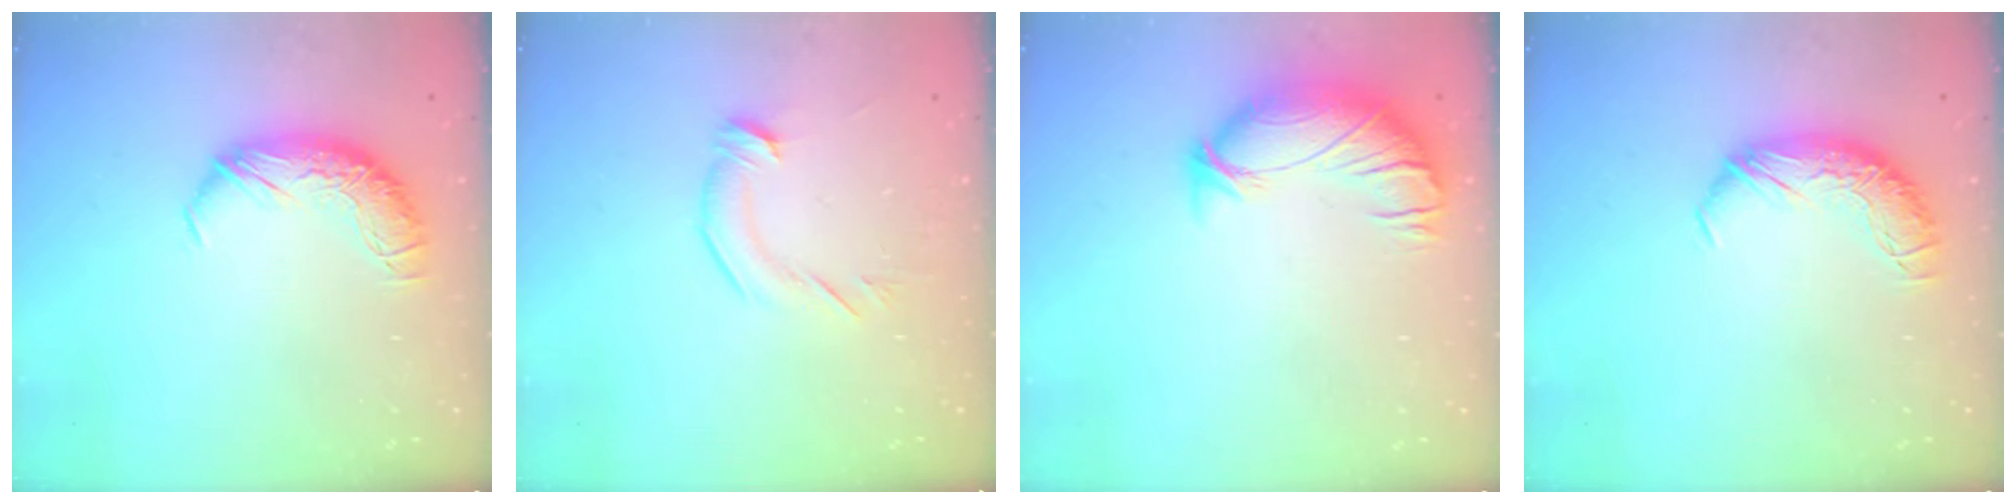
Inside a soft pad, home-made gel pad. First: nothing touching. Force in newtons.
{"total": 2.8, "press": 2.7, "slide": 0.4}
{"total": 3.2, "press": 2.5, "slide": 2.0}
{"total": 0.0}